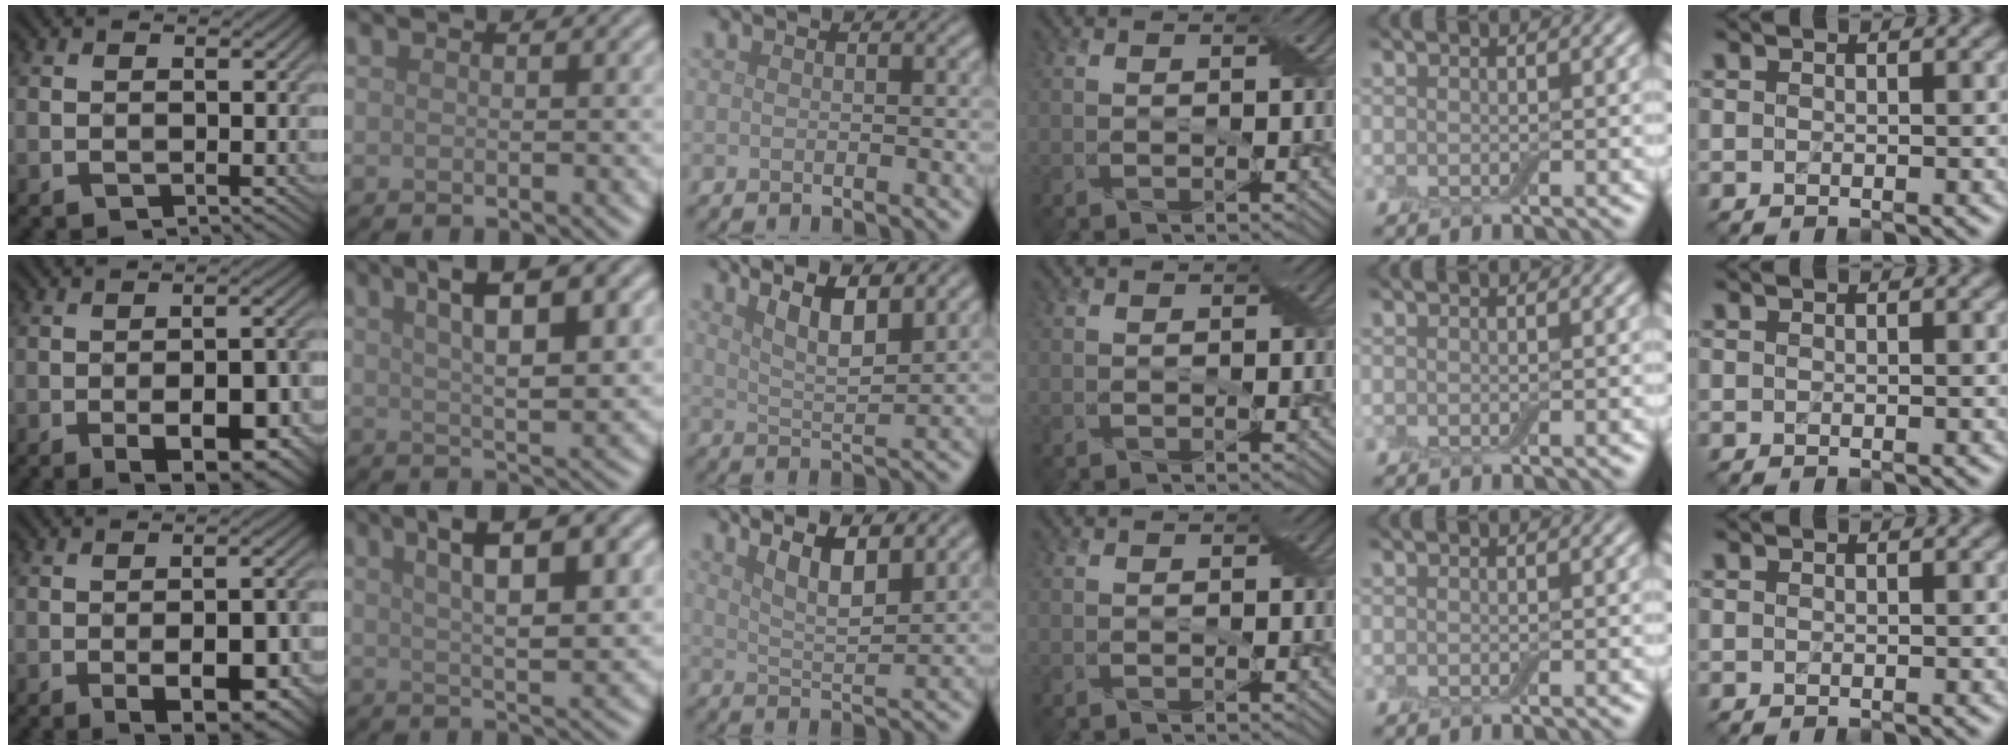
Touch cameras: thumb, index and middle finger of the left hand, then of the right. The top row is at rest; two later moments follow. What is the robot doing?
{"motion": "wrap", "object": "adhesive wrap"}